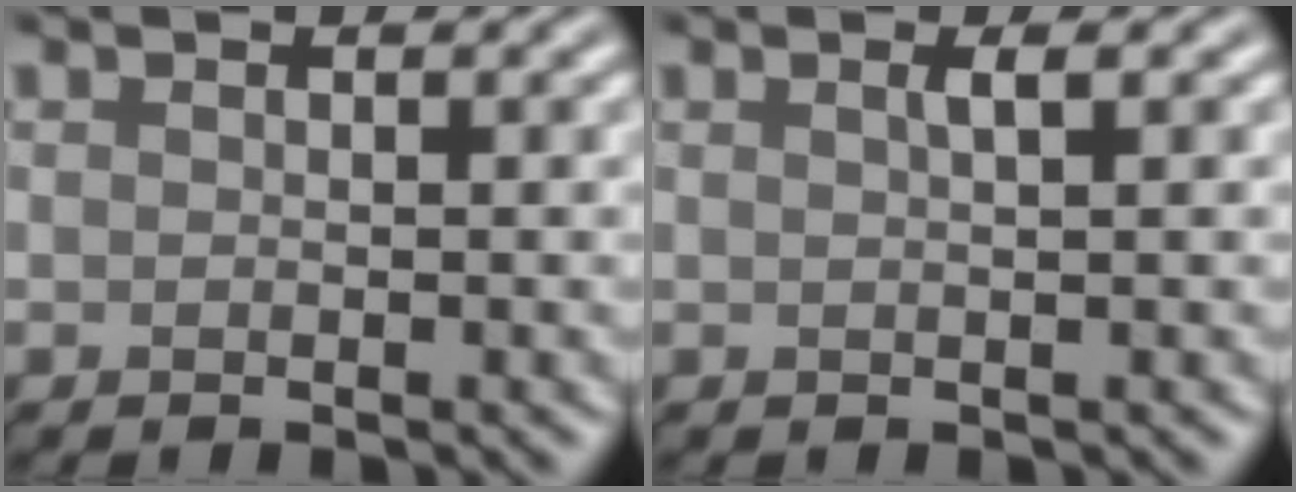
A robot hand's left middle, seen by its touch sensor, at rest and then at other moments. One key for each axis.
{"total": 1.2, "fx": 0.4, "fy": 0.4, "fz": 1.1, "tx": -0.011, "ty": 0.003, "tz": 0.005}